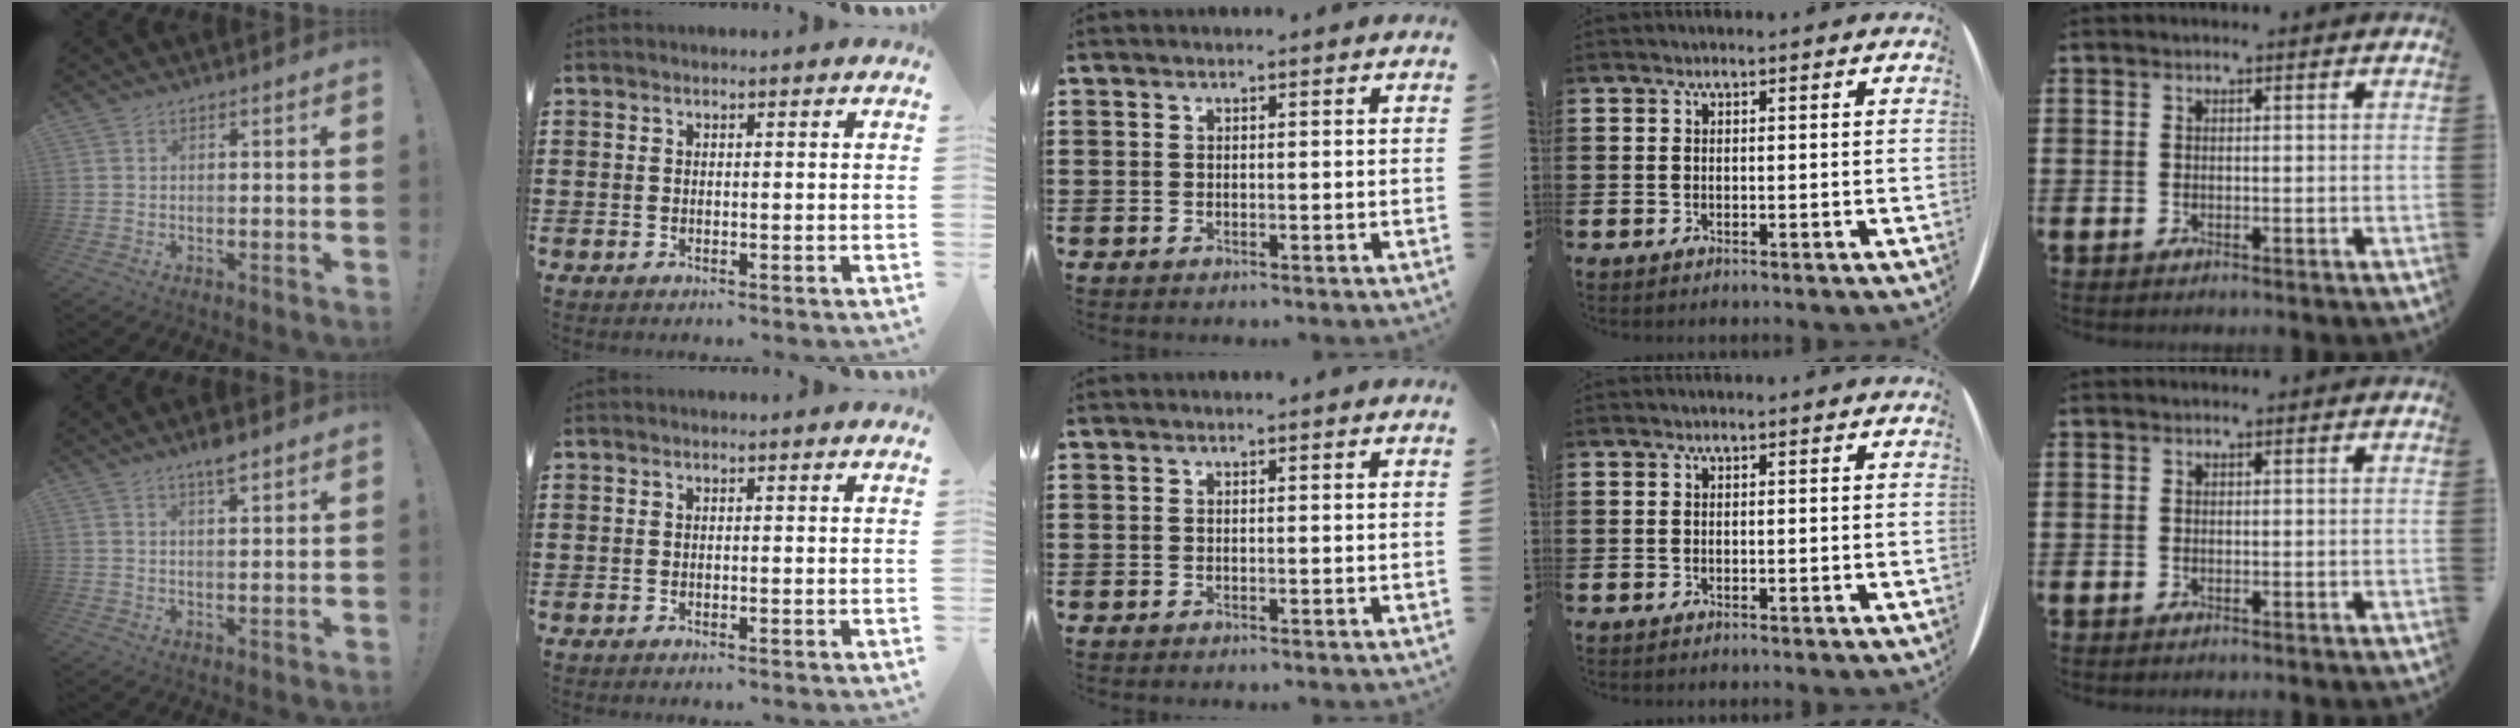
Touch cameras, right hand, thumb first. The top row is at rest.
{"thumb": {"total": 4.2, "force": [3.0, 0.6, 2.9], "torque": [-0.040, -0.017, 0.046]}}